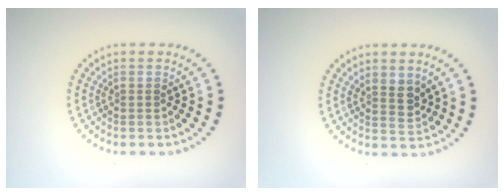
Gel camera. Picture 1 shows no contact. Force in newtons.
{"total": 2.0, "press": 1.9, "slide": 0.8}